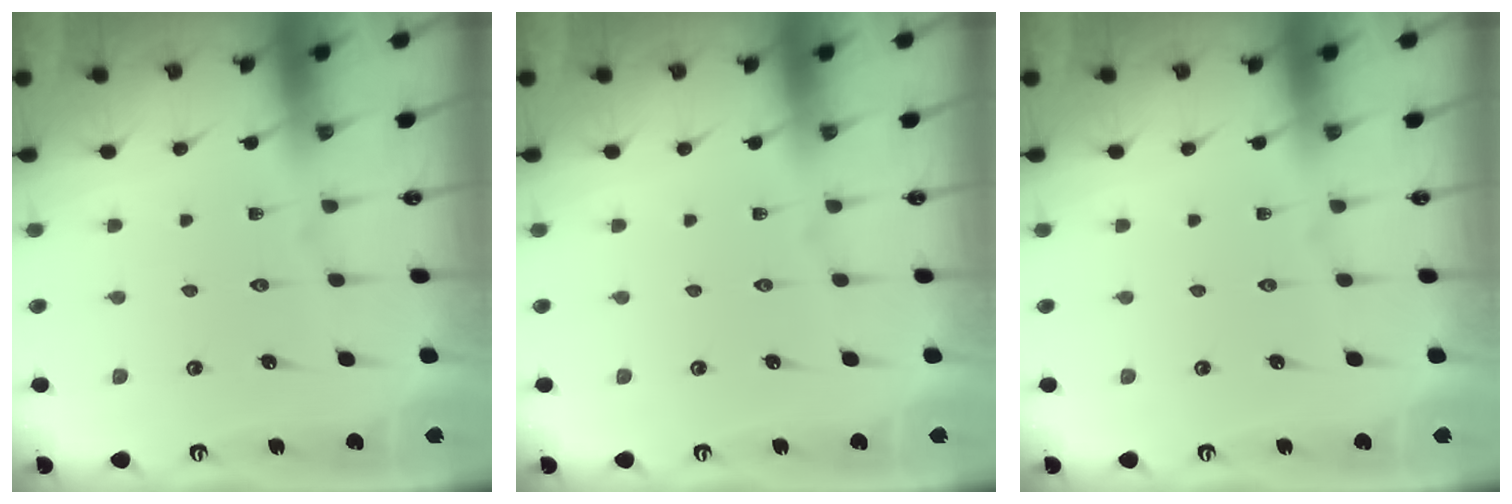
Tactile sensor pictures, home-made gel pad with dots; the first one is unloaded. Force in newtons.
{"total": 0.0}
{"total": 0.0}